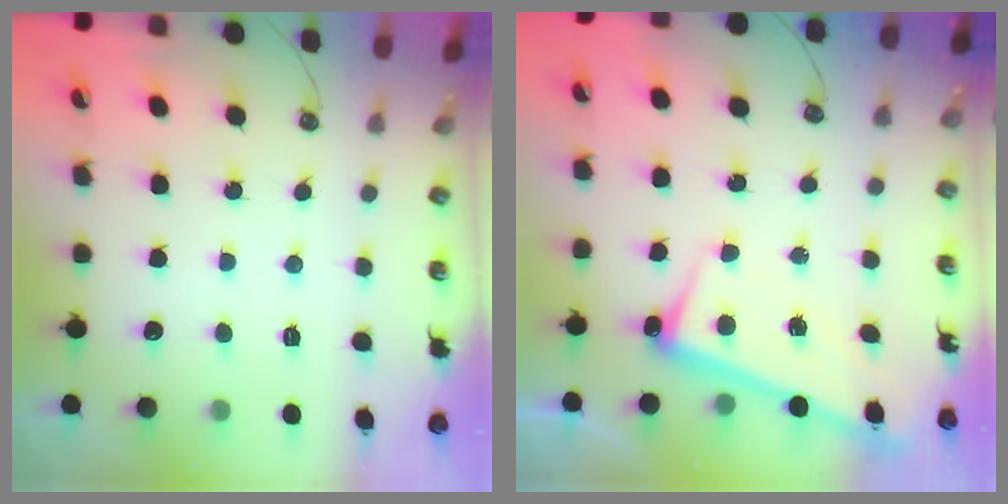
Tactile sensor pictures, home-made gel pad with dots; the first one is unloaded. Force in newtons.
{"total": 2.5, "press": 2.3, "slide": 1.0}